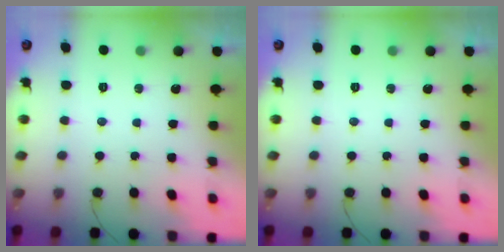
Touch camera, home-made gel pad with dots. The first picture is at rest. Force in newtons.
{"total": 0.0}